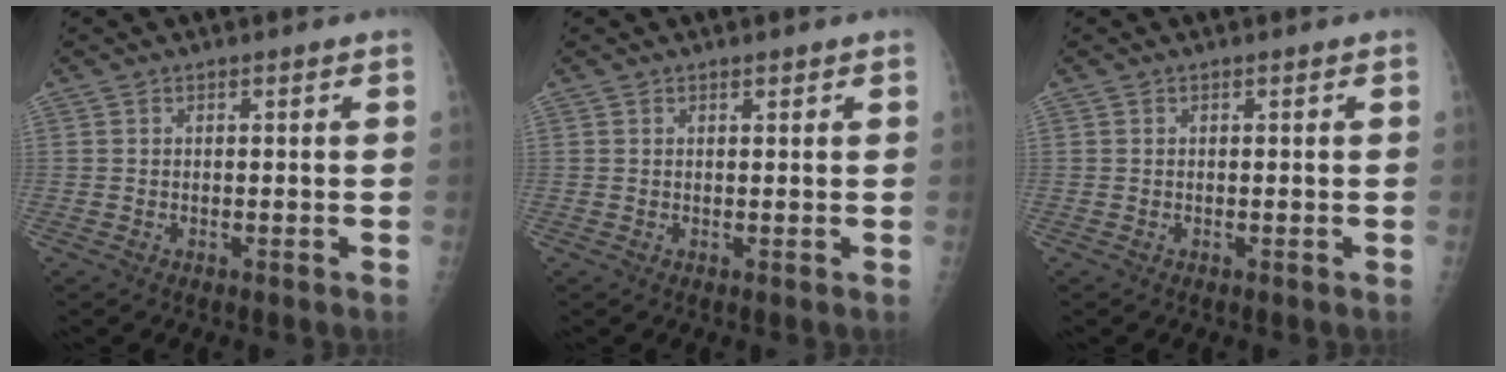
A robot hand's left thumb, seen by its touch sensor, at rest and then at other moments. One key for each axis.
{"total": 0.6, "fx": 0.5, "fy": 0.2, "fz": 0.3, "tx": -0.005, "ty": -0.003, "tz": 0.008}
{"total": 0.0}